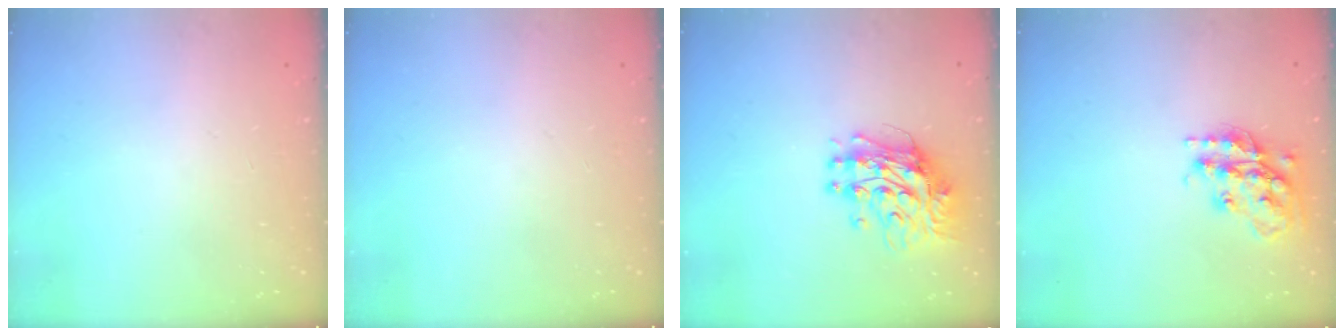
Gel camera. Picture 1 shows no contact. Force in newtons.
{"total": 0.0}
{"total": 12.2, "press": 12.2, "slide": 1.0}
{"total": 17.6, "press": 17.5, "slide": 1.3}